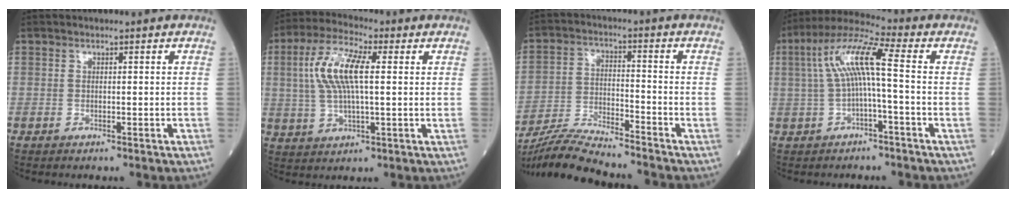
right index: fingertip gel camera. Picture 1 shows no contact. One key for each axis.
{"total": 10.0, "fx": 1.9, "fy": 2.6, "fz": 9.5, "tx": -0.204, "ty": 0.015, "tz": 0.037}
{"total": 12.9, "fx": -12.2, "fy": 0.1, "fz": 4.4, "tx": -0.077, "ty": -0.009, "tz": -0.215}
{"total": 9.2, "fx": 0.4, "fy": 0.6, "fz": 9.2, "tx": -0.178, "ty": 0.035, "tz": 0.005}